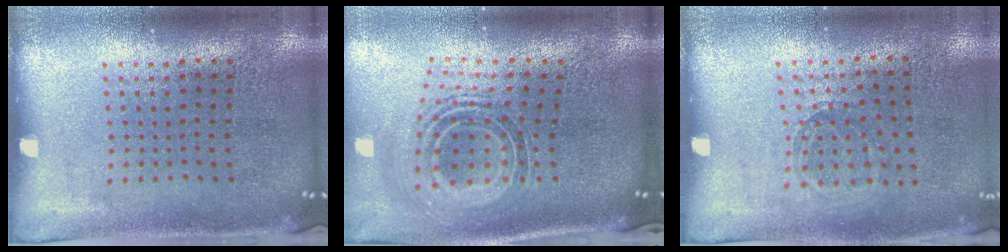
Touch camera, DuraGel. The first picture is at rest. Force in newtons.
{"total": 1.5, "press": 1.2, "slide": 0.9}
{"total": 0.8, "press": 0.8, "slide": 0.1}